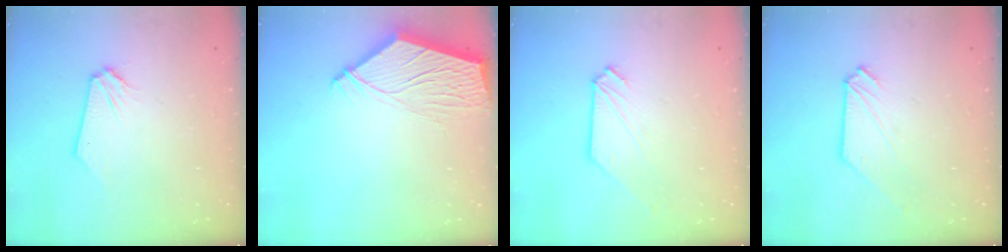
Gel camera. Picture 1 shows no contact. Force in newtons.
{"total": 10.4, "press": 10.3, "slide": 1.4}
{"total": 0.7, "press": 0.7, "slide": 0.1}
{"total": 0.7, "press": 0.7, "slide": 0.1}